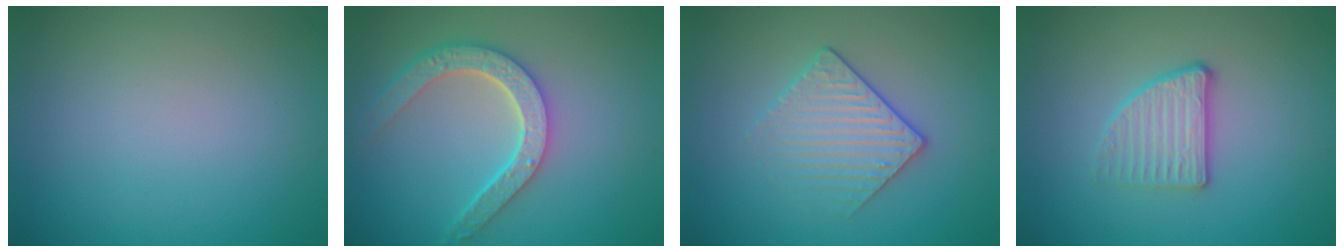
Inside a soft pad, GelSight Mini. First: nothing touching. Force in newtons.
{"total": 5.0, "press": 4.1, "slide": 3.0}
{"total": 2.4, "press": 2.1, "slide": 1.1}
{"total": 2.9, "press": 2.5, "slide": 1.4}